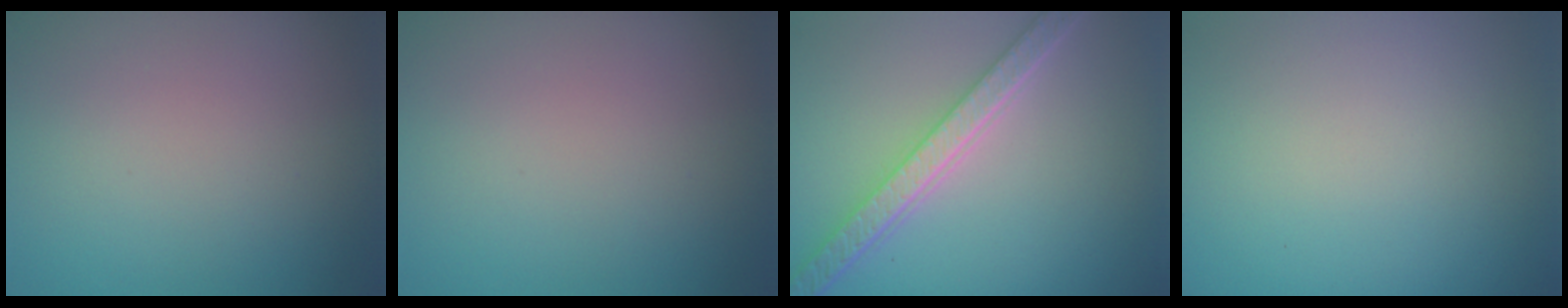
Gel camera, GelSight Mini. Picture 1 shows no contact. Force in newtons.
{"total": 0.0}
{"total": 5.7, "press": 4.2, "slide": 3.9}
{"total": 0.0}